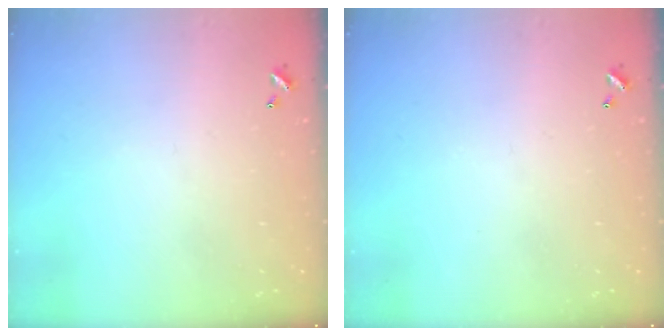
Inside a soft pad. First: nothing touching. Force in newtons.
{"total": 0.0}